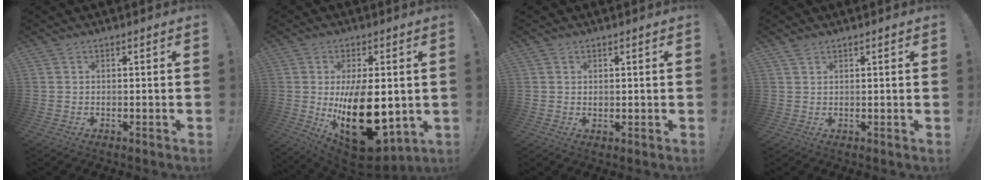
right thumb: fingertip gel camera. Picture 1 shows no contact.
{"total": 23.4, "force": [-2.1, 13.1, 19.2], "torque": [-0.292, -0.016, -0.009]}
{"total": 0.9, "force": [0.3, 0.9, 0.1], "torque": [0.005, 0.000, 0.003]}
{"total": 1.3, "force": [1.1, 0.4, 0.7], "torque": [-0.019, 0.001, 0.022]}